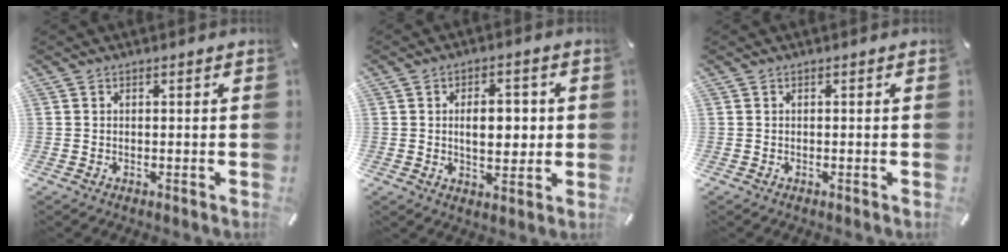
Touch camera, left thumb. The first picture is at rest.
{"total": 8.2, "force": [0.6, 5.0, 6.5], "torque": [-0.087, 0.001, 0.003]}
{"total": 0.0}